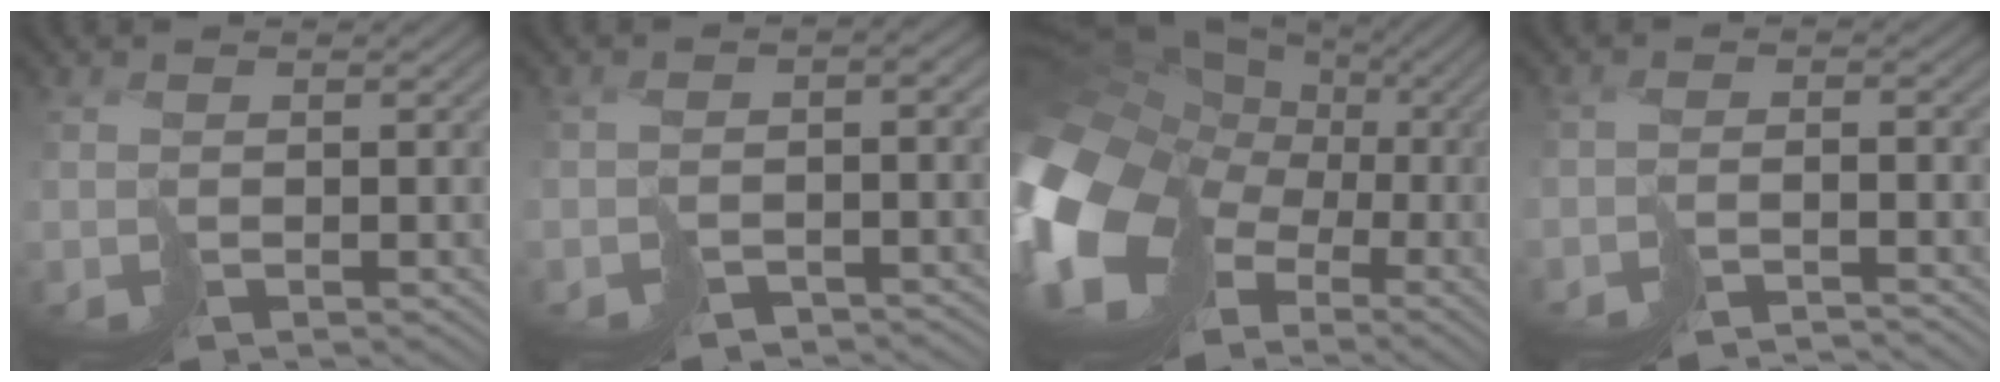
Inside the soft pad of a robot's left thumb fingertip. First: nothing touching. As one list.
[{"total": 4.1, "force": [-3.0, 2.3, 1.6], "torque": [-0.011, -0.016, -0.038]}, {"total": 19.8, "force": [-3.6, 15.7, 11.6], "torque": [-0.337, -0.033, -0.044]}, {"total": 3.9, "force": [-3.8, 0.0, 0.7], "torque": [-0.007, 0.001, -0.065]}]